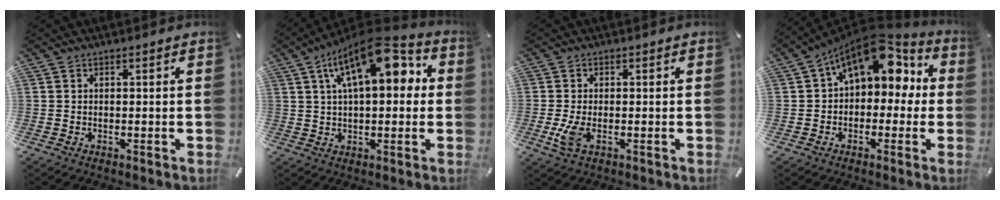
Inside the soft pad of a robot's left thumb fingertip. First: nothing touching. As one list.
[{"total": 18.1, "force": [6.4, 8.5, 14.6], "torque": [-0.226, -0.012, 0.102]}, {"total": 4.4, "force": [-0.9, 2.0, 3.8], "torque": [-0.089, -0.005, -0.019]}, {"total": 15.0, "force": [6.8, 9.0, 9.8], "torque": [-0.146, -0.031, 0.119]}]